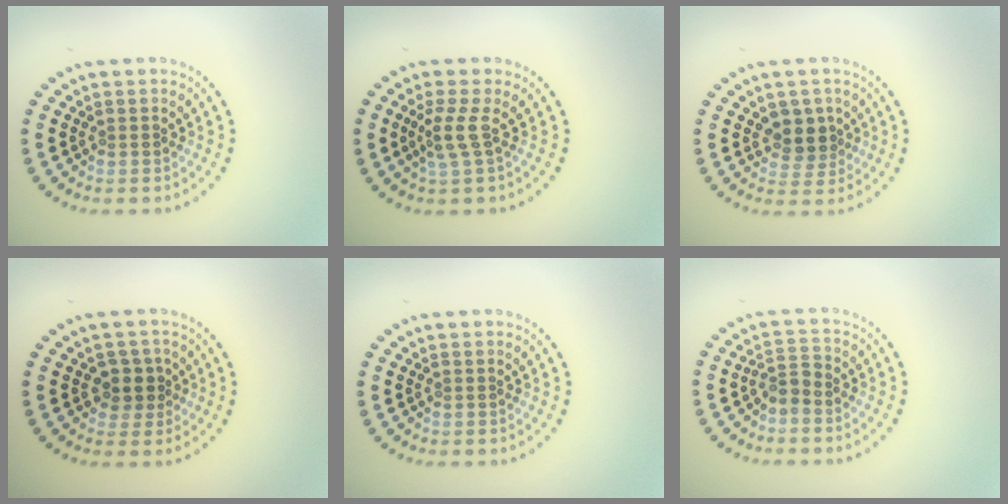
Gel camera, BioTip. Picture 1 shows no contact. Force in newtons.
{"total": 2.1, "press": 1.4, "slide": 1.5}
{"total": 2.6, "press": 2.3, "slide": 1.2}
{"total": 2.3, "press": 2.0, "slide": 1.2}
{"total": 0.0}
{"total": 1.6, "press": 1.4, "slide": 0.9}